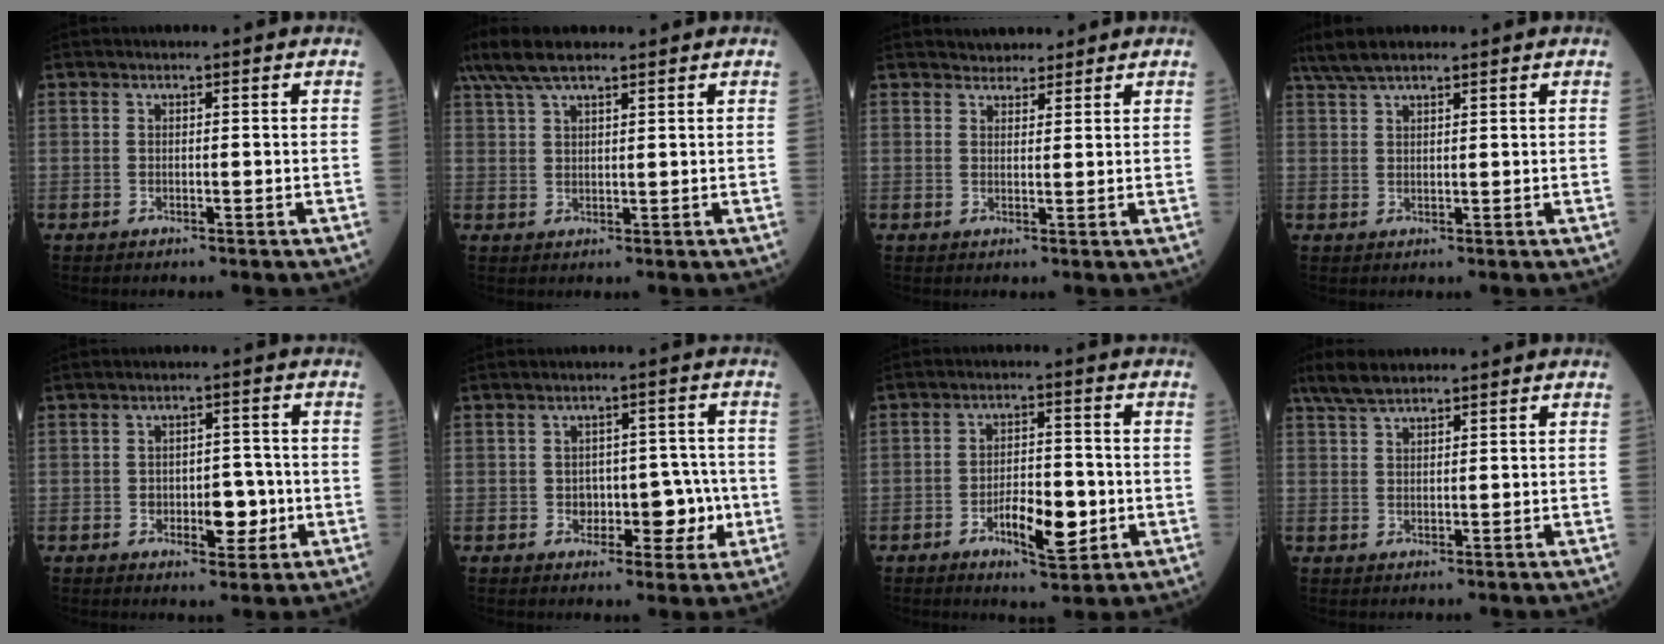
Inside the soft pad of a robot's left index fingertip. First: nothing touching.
{"total": 8.0, "force": [6.2, 1.7, 4.7], "torque": [-0.099, 0.034, 0.120]}
{"total": 2.8, "force": [2.6, 1.1, 0.2], "torque": [-0.004, 0.012, 0.040]}
{"total": 5.1, "force": [4.2, 0.9, 2.7], "torque": [-0.059, 0.026, 0.082]}
{"total": 5.3, "force": [-1.3, 2.9, 4.2], "torque": [-0.053, 0.006, -0.013]}
{"total": 6.3, "force": [-1.5, 4.2, 4.5], "torque": [-0.048, 0.026, -0.013]}
{"total": 7.9, "force": [-2.7, 2.7, 6.9], "torque": [-0.117, -0.002, -0.041]}
{"total": 4.1, "force": [3.4, 1.0, 2.1], "torque": [-0.053, 0.016, 0.071]}